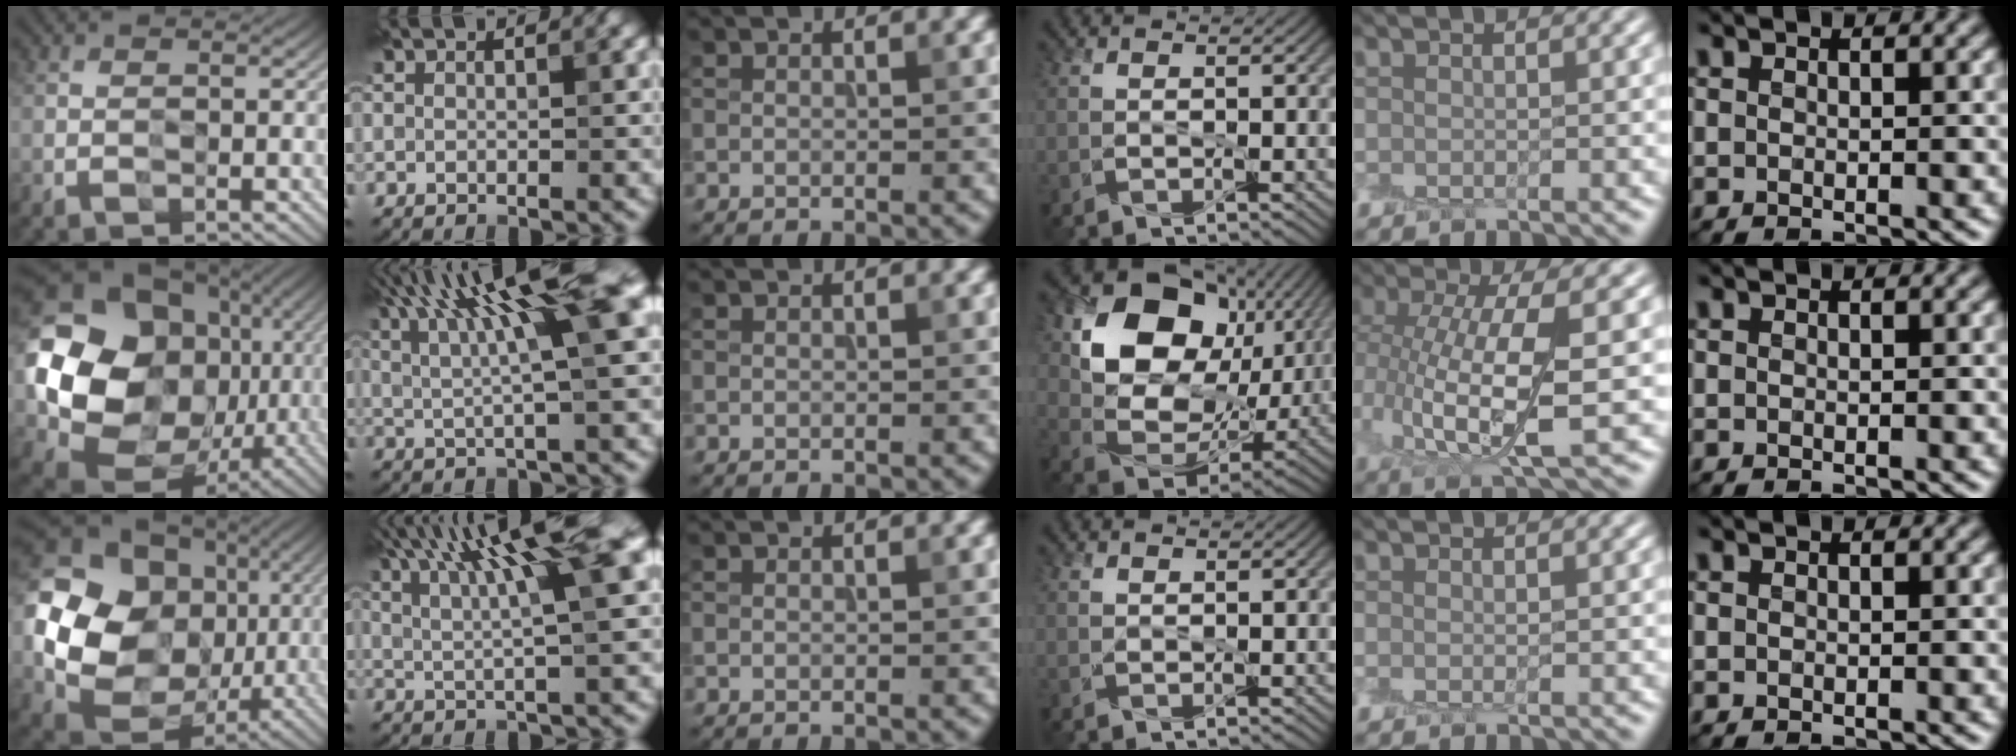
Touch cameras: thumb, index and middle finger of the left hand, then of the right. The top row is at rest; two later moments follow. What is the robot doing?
{"motion": "peel", "object": "plastic screen protector"}